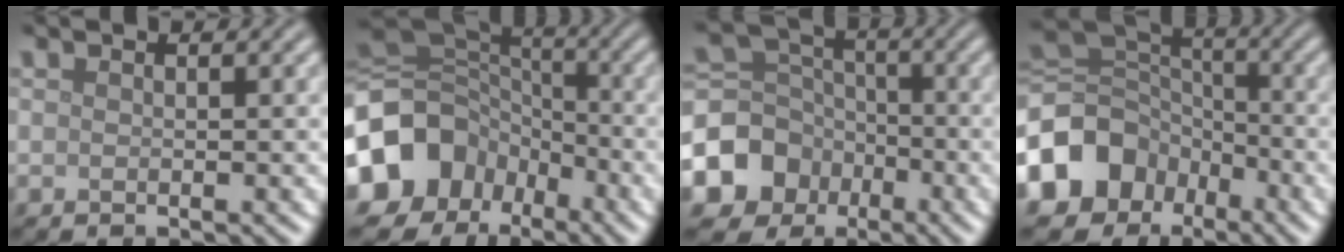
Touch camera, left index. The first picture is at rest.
{"total": 16.0, "force": [-6.6, 13.2, 6.3], "torque": [-0.161, -0.027, -0.138]}
{"total": 8.2, "force": [-3.7, 6.9, 2.5], "torque": [-0.060, 0.003, -0.090]}
{"total": 10.8, "force": [-5.1, 8.5, 4.3], "torque": [-0.110, -0.003, -0.111]}